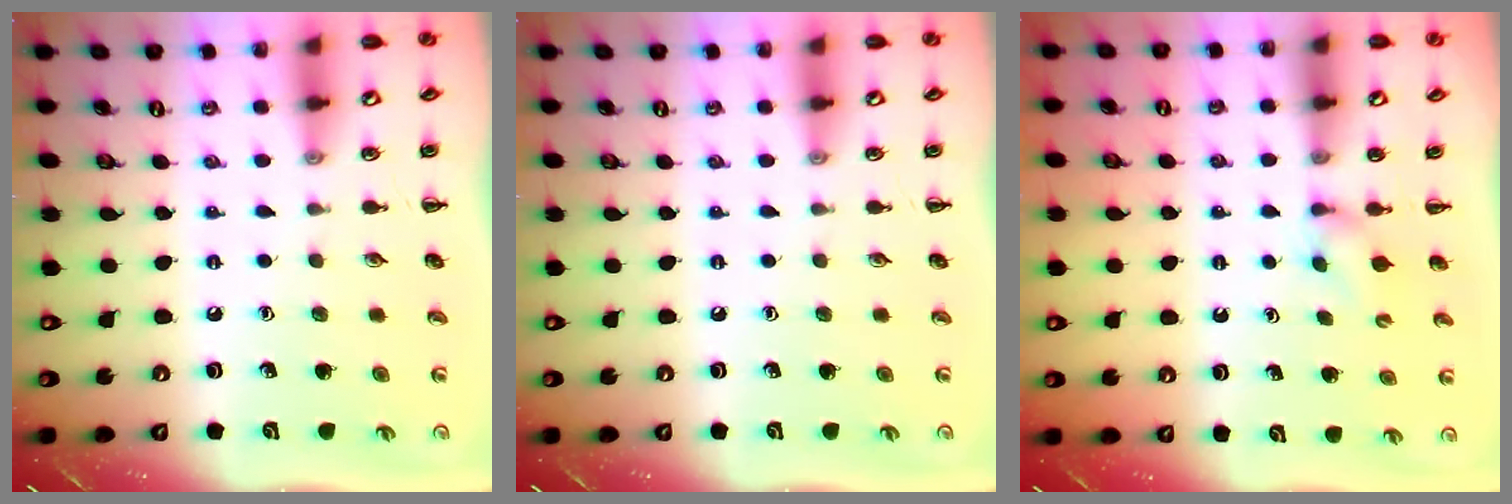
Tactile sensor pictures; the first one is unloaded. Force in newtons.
{"total": 0.0}
{"total": 2.5, "press": 2.3, "slide": 1.0}